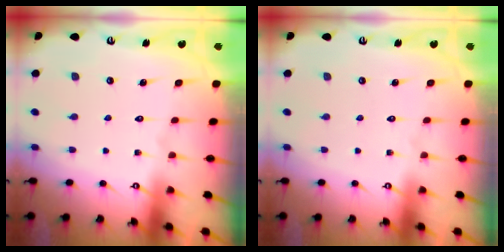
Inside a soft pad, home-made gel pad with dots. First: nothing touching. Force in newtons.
{"total": 0.0}